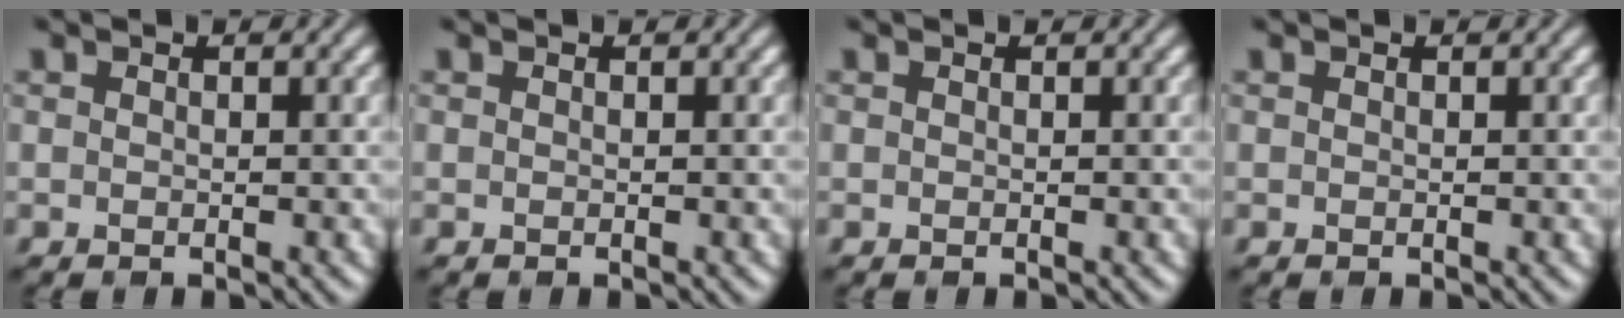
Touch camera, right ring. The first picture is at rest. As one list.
[{"total": 0.0}, {"total": 0.0}, {"total": 0.0}]